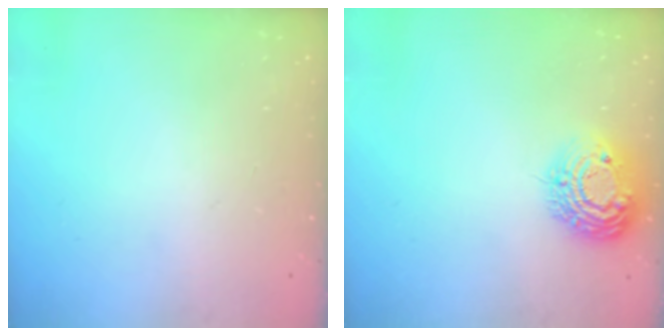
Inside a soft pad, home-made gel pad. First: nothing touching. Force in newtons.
{"total": 13.7, "press": 13.6, "slide": 1.1}